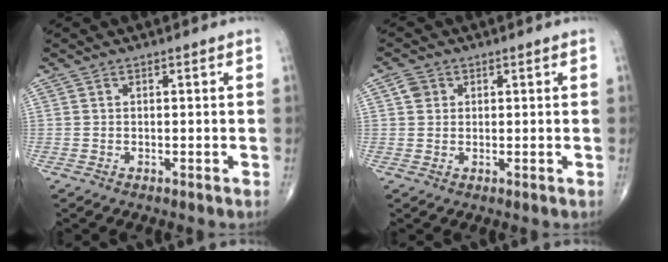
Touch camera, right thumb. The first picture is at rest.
{"total": 2.5, "force": [0.8, 2.1, 1.0], "torque": [-0.009, 0.001, 0.012]}